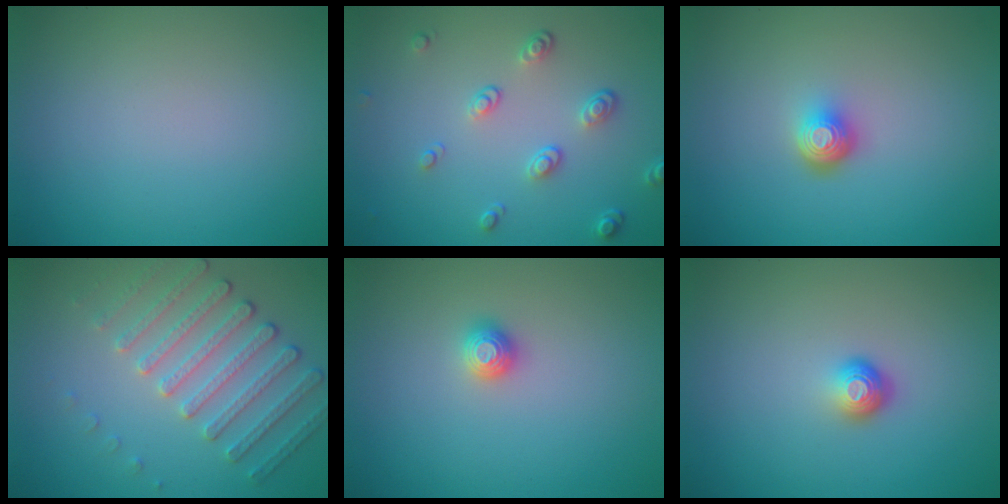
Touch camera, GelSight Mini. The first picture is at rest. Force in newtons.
{"total": 2.6, "press": 1.7, "slide": 2.0}
{"total": 2.2, "press": 1.4, "slide": 1.7}
{"total": 4.4, "press": 3.7, "slide": 2.4}
{"total": 1.1, "press": 1.1, "slide": 0.2}
{"total": 1.8, "press": 1.2, "slide": 1.3}